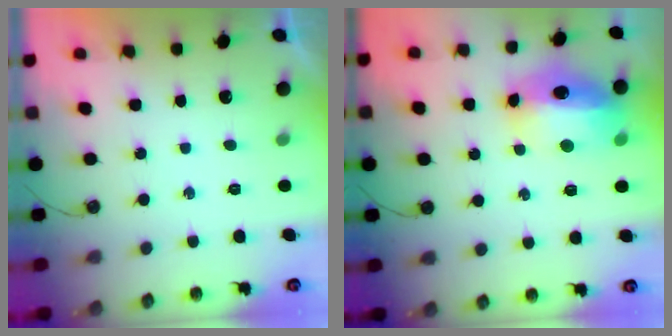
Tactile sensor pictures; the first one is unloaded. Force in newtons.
{"total": 14.4, "press": 14.3, "slide": 1.3}